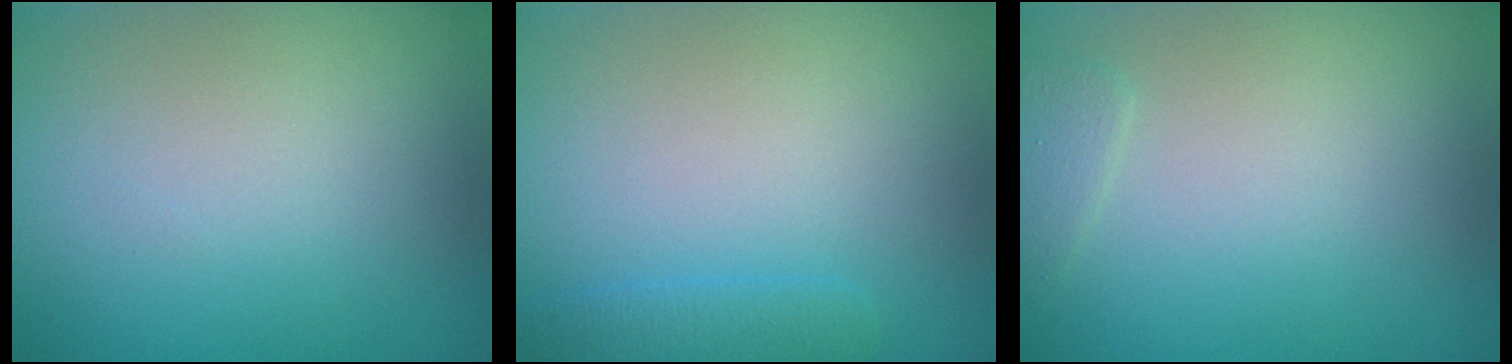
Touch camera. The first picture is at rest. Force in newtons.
{"total": 1.5, "press": 1.5, "slide": 0.2}
{"total": 1.1, "press": 1.1, "slide": 0.1}